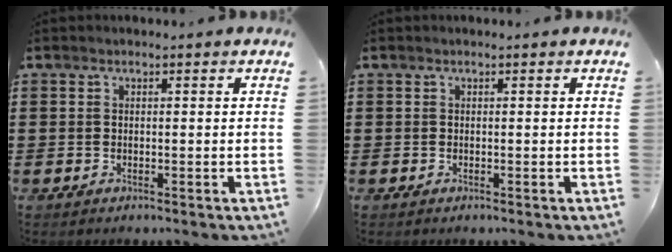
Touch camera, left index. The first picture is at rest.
{"total": 0.0}